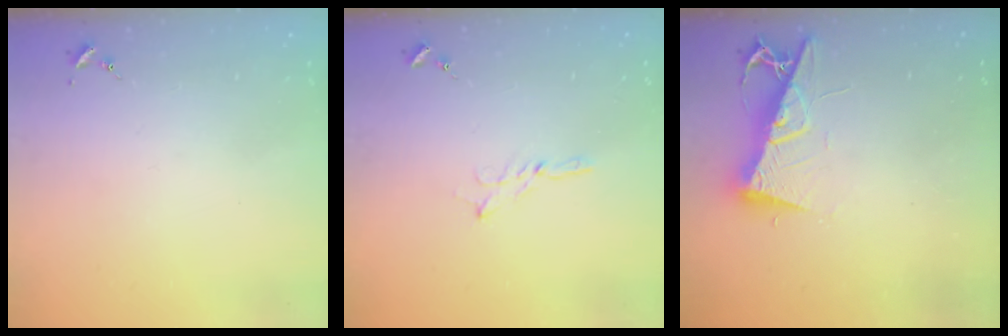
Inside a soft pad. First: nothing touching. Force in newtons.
{"total": 2.0, "press": 2.0, "slide": 0.2}
{"total": 11.3, "press": 11.2, "slide": 1.1}